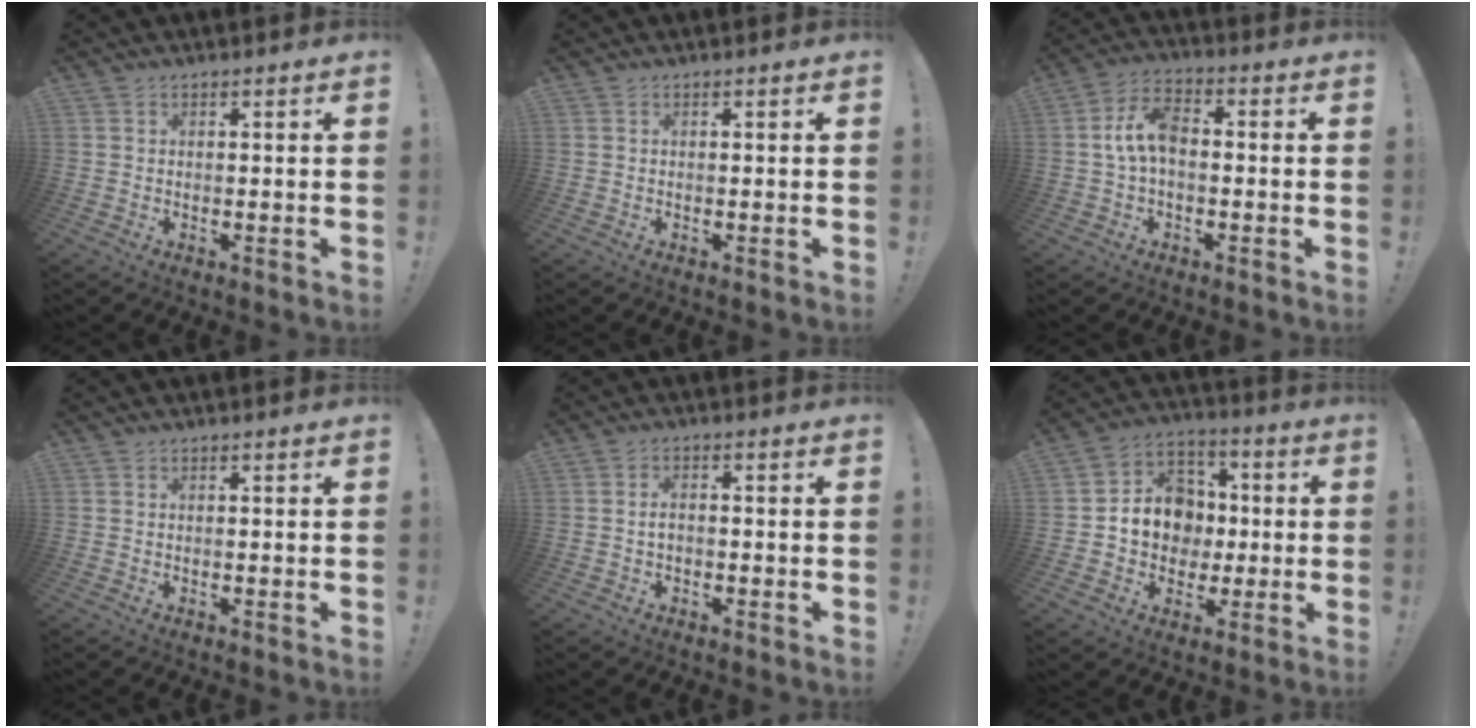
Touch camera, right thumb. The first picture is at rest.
{"total": 0.0}
{"total": 9.2, "force": [-0.5, 5.2, 7.5], "torque": [-0.148, 0.012, -0.005]}
{"total": 0.0}
{"total": 2.0, "force": [-0.6, 1.3, 1.4], "torque": [-0.032, 0.008, -0.010]}
{"total": 12.7, "force": [-0.4, 11.4, 5.6], "torque": [-0.076, 0.013, 0.003]}